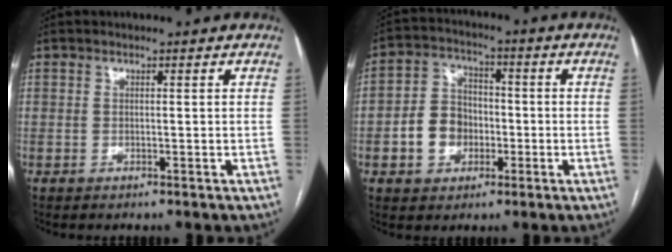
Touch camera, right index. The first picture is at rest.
{"total": 7.7, "force": [-1.9, 6.2, 4.1], "torque": [-0.090, 0.024, -0.030]}